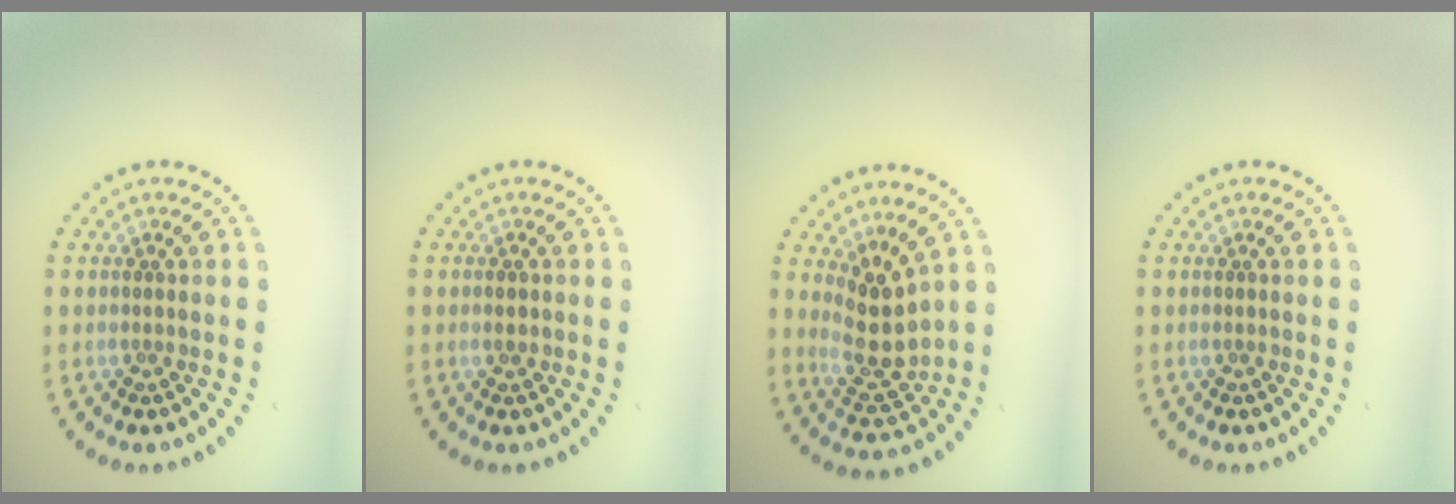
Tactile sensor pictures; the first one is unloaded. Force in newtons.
{"total": 1.2, "press": 1.2, "slide": 0.1}
{"total": 3.9, "press": 3.5, "slide": 1.6}
{"total": 0.0}